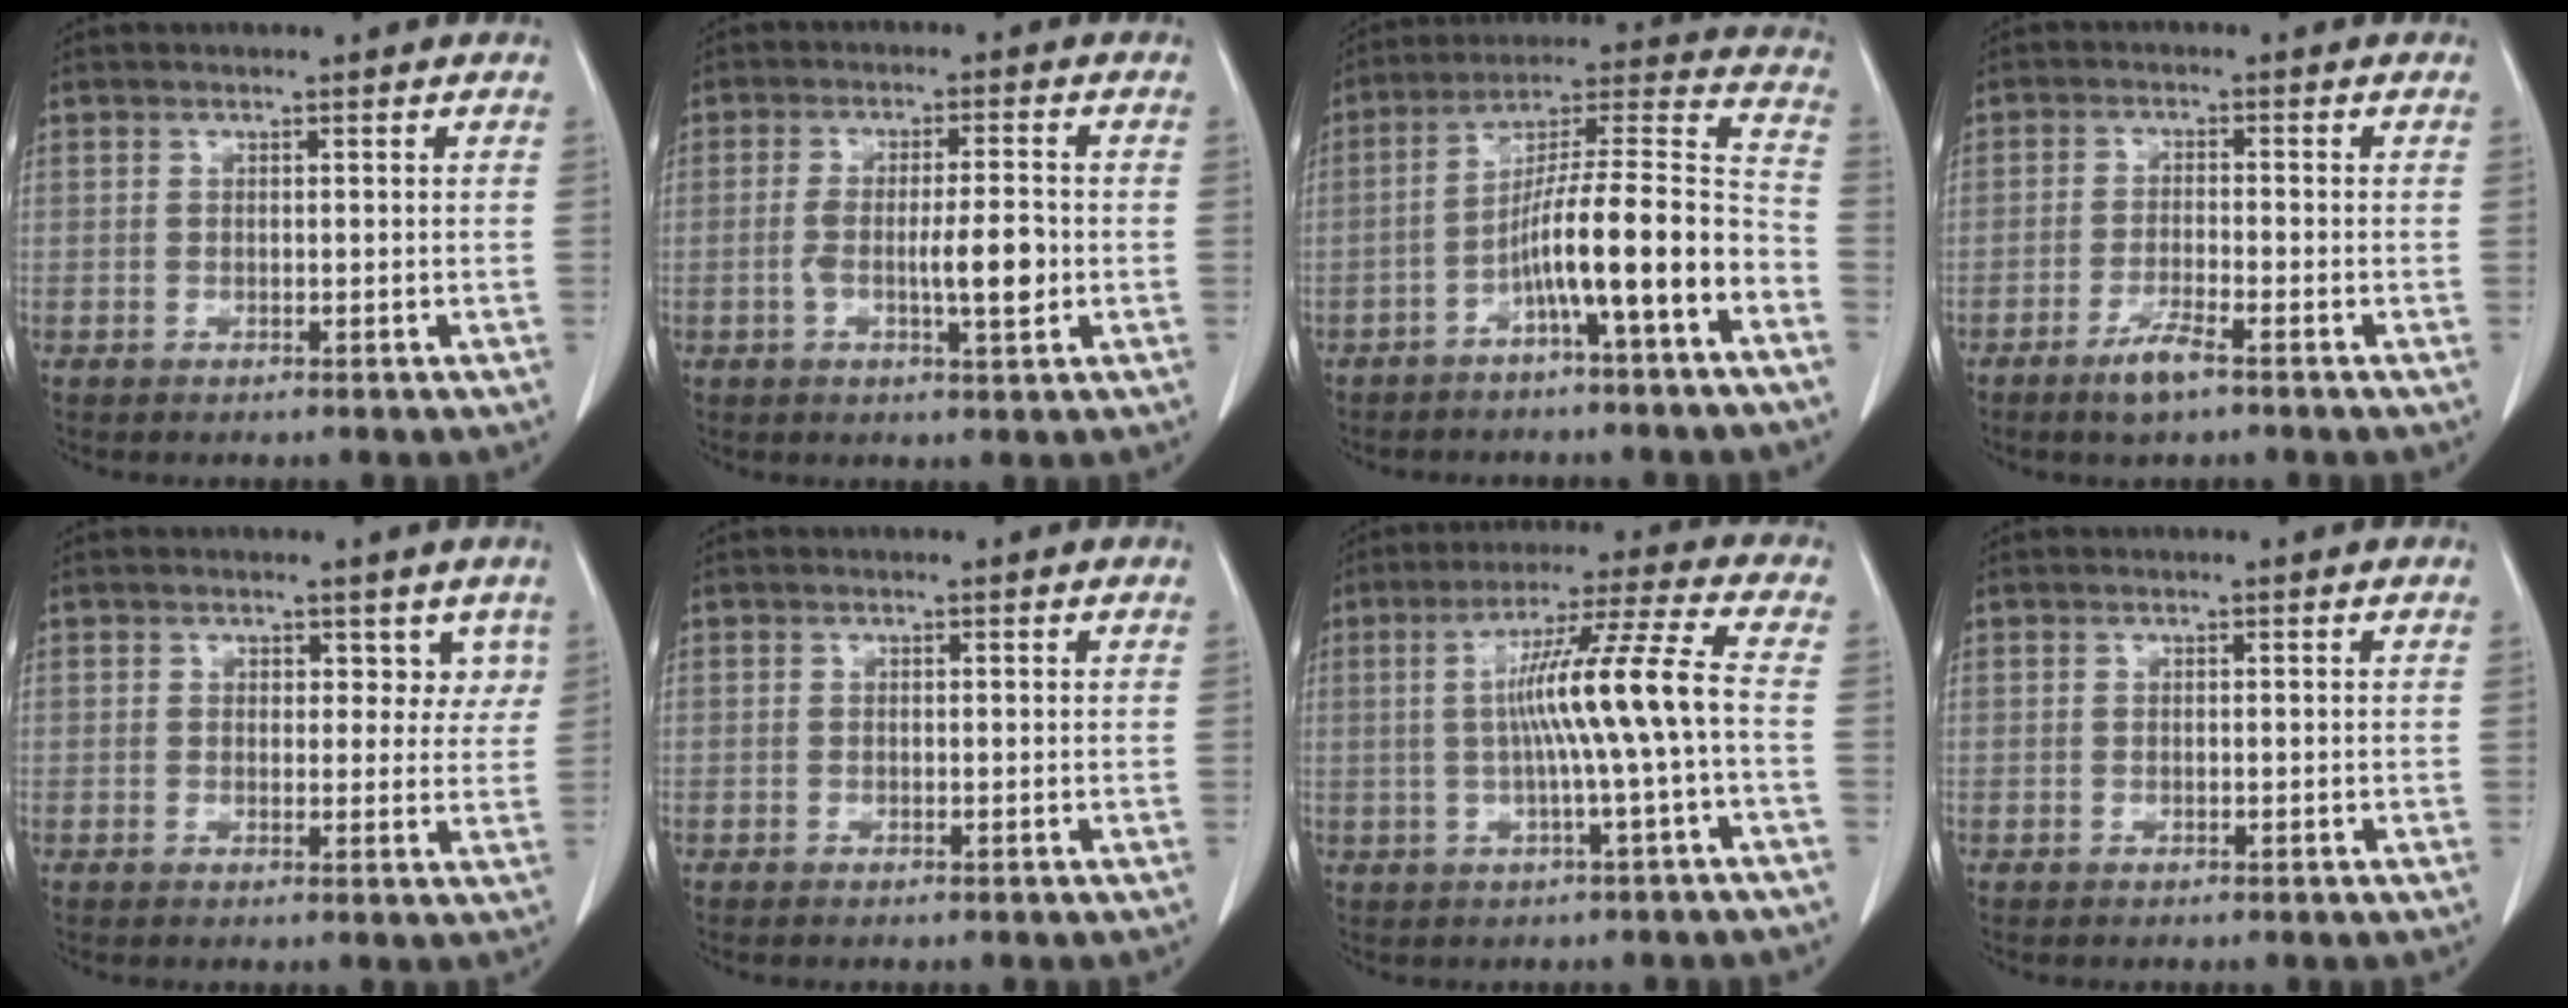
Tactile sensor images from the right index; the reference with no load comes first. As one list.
[{"total": 6.5, "force": [-1.2, 1.0, 6.3], "torque": [-0.109, 0.000, -0.018]}, {"total": 13.9, "force": [-6.1, 0.3, 12.4], "torque": [-0.199, 0.025, -0.103]}, {"total": 4.2, "force": [-2.9, 0.4, 3.0], "torque": [-0.063, -0.006, -0.054]}, {"total": 3.7, "force": [2.2, 2.5, 1.6], "torque": [0.006, -0.002, 0.022]}, {"total": 0.0}, {"total": 10.7, "force": [-0.7, -1.6, 10.5], "torque": [-0.183, 0.016, -0.008]}, {"total": 0.0}]